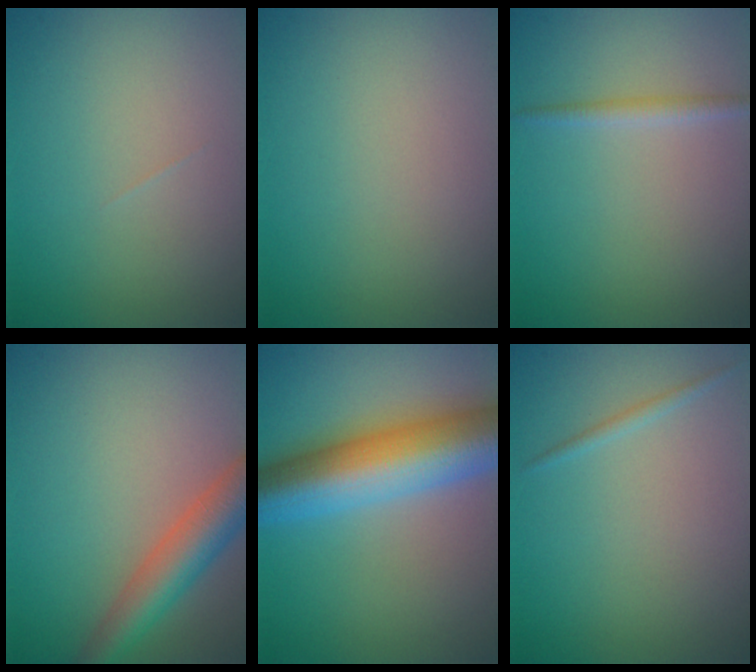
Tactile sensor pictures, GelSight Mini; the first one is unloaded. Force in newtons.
{"total": 0.0}
{"total": 1.2, "press": 1.2, "slide": 0.0}
{"total": 4.9, "press": 4.9, "slide": 0.2}
{"total": 10.7, "press": 10.7, "slide": 0.1}
{"total": 0.7, "press": 0.7, "slide": 0.1}